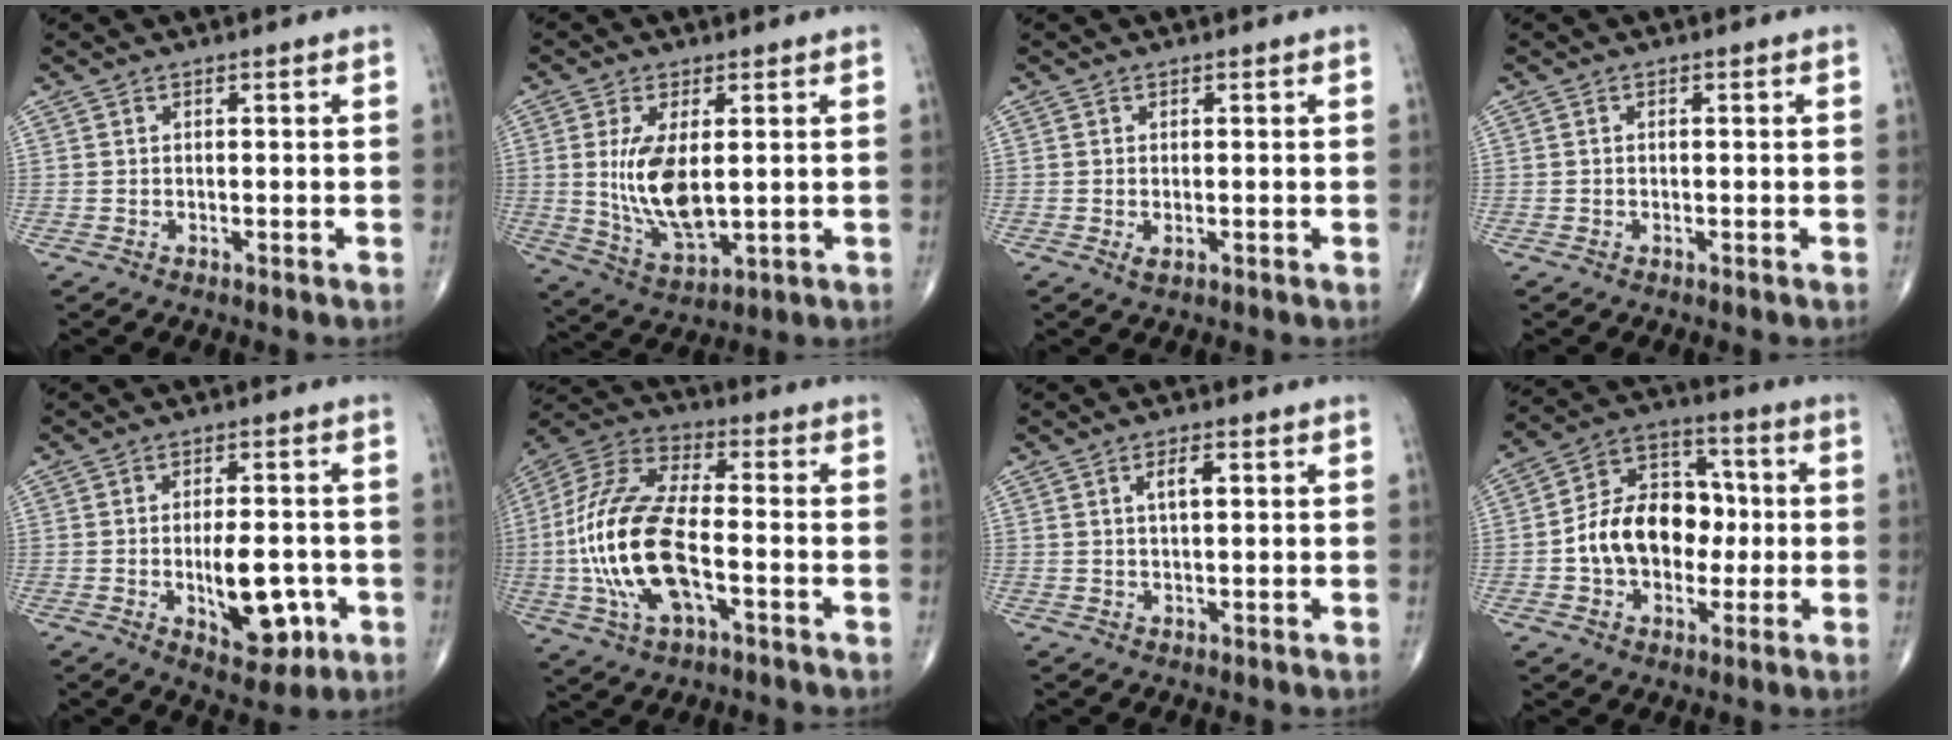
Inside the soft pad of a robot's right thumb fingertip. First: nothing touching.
{"total": 11.6, "force": [1.1, 5.2, 10.3], "torque": [-0.198, -0.022, 0.034]}
{"total": 1.3, "force": [-0.3, 0.6, 1.0], "torque": [-0.021, -0.004, -0.004]}
{"total": 0.0}
{"total": 10.8, "force": [-2.6, 5.2, 9.1], "torque": [-0.110, 0.005, -0.027]}
{"total": 20.5, "force": [-3.6, 9.3, 17.9], "torque": [-0.391, 0.023, -0.066]}
{"total": 3.5, "force": [1.0, 1.4, 3.1], "torque": [-0.053, 0.002, 0.017]}
{"total": 16.5, "force": [-1.4, 12.1, 11.1], "torque": [-0.142, 0.041, -0.026]}